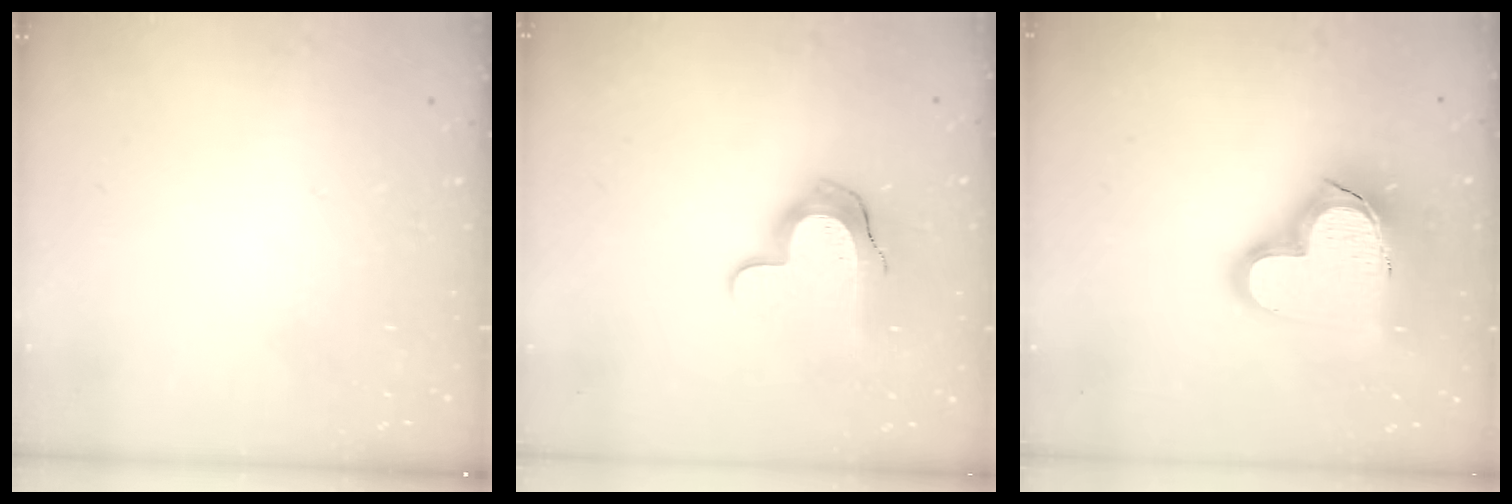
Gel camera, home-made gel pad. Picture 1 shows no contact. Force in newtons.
{"total": 11.1, "press": 11.1, "slide": 0.8}
{"total": 20.9, "press": 20.8, "slide": 1.9}